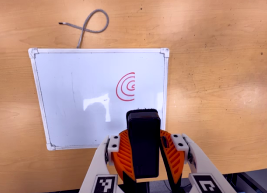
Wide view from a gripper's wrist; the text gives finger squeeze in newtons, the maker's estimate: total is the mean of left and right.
{"total": 11.0, "left": 10.6, "right": 11.4}